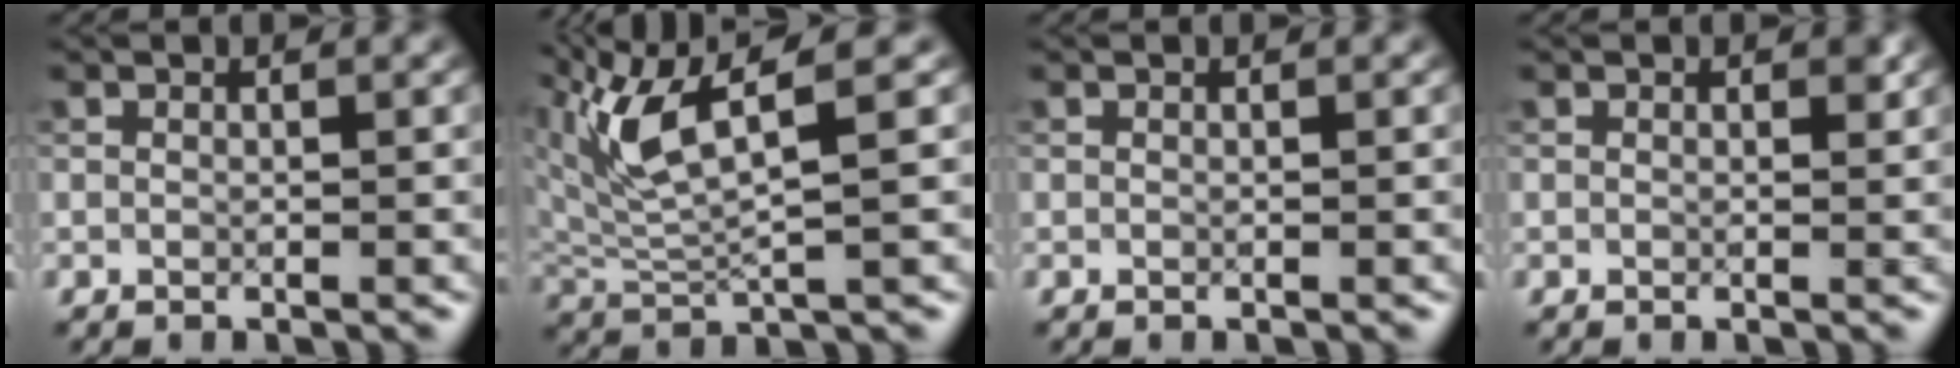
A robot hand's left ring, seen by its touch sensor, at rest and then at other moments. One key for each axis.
{"total": 6.7, "fx": 3.7, "fy": 1.5, "fz": 5.4, "tx": -0.131, "ty": 0.002, "tz": 0.077}
{"total": 0.0}
{"total": 0.8, "fx": 0.4, "fy": 0.5, "fz": 0.5, "tx": -0.002, "ty": -0.003, "tz": 0.006}